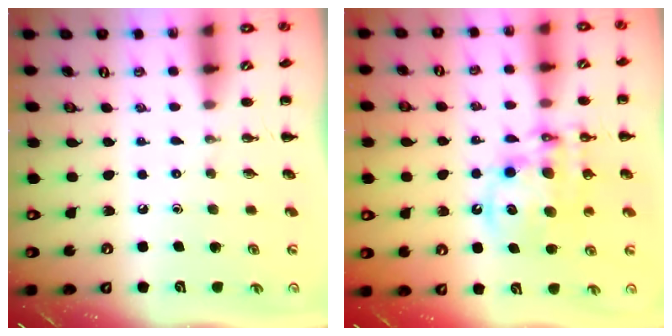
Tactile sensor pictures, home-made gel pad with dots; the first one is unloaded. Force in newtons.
{"total": 13.8, "press": 13.4, "slide": 3.3}